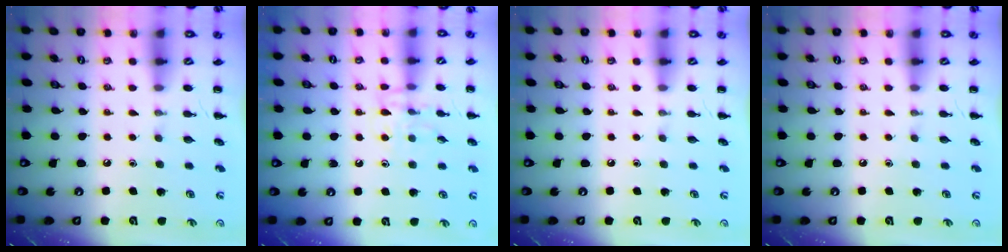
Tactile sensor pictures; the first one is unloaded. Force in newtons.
{"total": 9.8, "press": 9.8, "slide": 1.1}
{"total": 0.0}
{"total": 0.0}